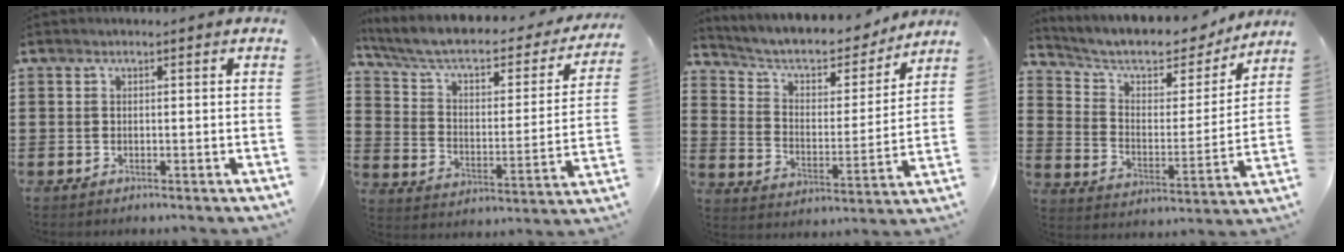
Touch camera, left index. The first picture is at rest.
{"total": 7.0, "force": [5.3, 2.0, 4.1], "torque": [-0.101, -0.036, 0.086]}
{"total": 6.6, "force": [5.5, 2.4, 2.7], "torque": [-0.072, -0.037, 0.090]}
{"total": 8.1, "force": [6.9, 2.8, 3.1], "torque": [-0.079, -0.047, 0.115]}